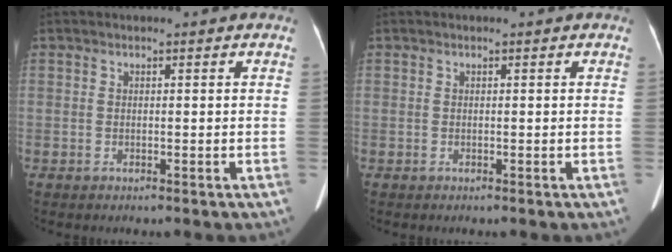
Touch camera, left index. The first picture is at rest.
{"total": 0.0}